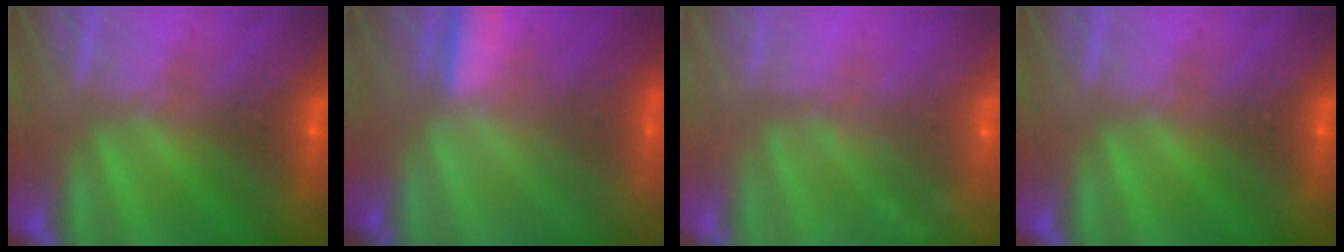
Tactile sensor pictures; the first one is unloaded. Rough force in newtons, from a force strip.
{"total": 2.9}
{"total": 6.4}
{"total": 0.0}